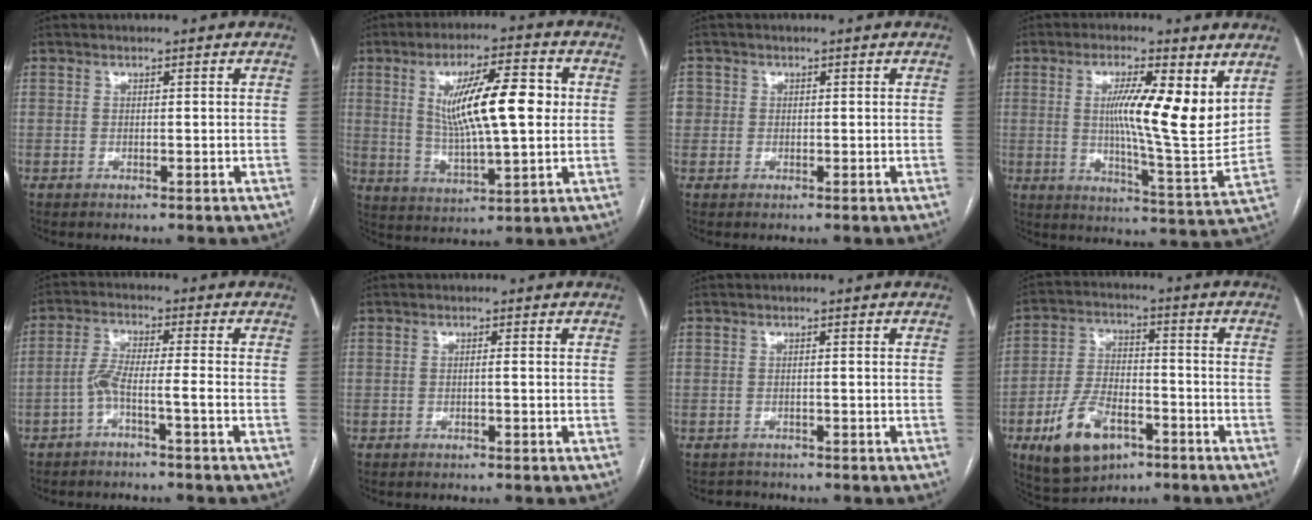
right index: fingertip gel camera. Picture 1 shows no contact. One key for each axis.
{"total": 13.6, "fx": 2.5, "fy": 2.6, "fz": 13.1, "tx": -0.230, "ty": 0.011, "tz": 0.043}
{"total": 3.6, "fx": 0.3, "fy": 3.4, "fz": 1.0, "tx": -0.031, "ty": 0.014, "tz": 0.010}
{"total": 13.5, "fx": 4.5, "fy": 1.6, "fz": 12.6, "tx": -0.201, "ty": -0.011, "tz": 0.069}
{"total": 4.1, "fx": -2.1, "fy": -0.4, "fz": 3.5, "tx": -0.072, "ty": 0.017, "tz": -0.042}
{"total": 0.5, "fx": -0.1, "fy": -0.1, "fz": 0.5, "tx": -0.007, "ty": 0.001, "tz": -0.003}
{"total": 1.5, "fx": -1.2, "fy": 0.7, "fz": -0.5, "tx": 0.003, "ty": -0.002, "tz": -0.018}
{"total": 11.8, "fx": -5.9, "fy": 6.2, "fz": 8.1, "tx": -0.169, "ty": 0.001, "tz": -0.096}